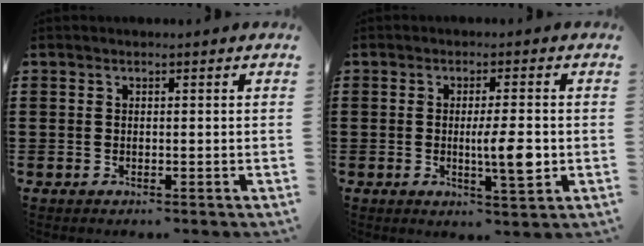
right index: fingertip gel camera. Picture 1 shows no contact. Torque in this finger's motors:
{"motor_torque": [1.48, -0.24, 0.55, 0.13]}